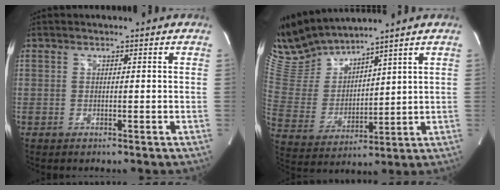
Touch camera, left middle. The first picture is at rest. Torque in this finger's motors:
{"motor_torque": [0.01, -0.46, 0.03, 0.04]}